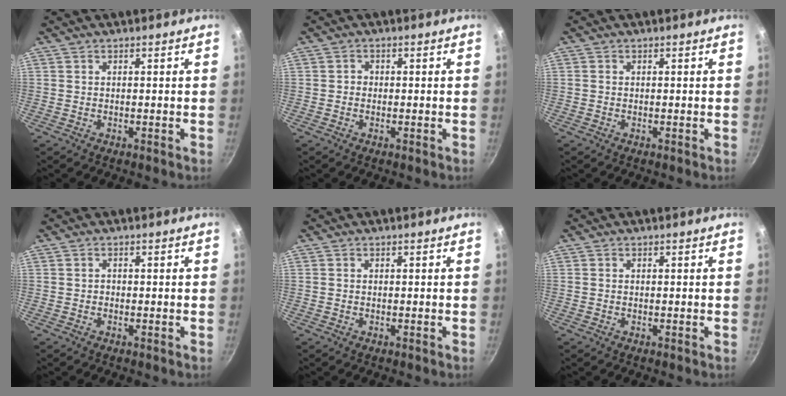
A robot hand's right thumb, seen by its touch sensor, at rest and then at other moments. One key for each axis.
{"total": 1.2, "fx": -0.2, "fy": 1.1, "fz": 0.4, "tx": -0.004, "ty": 0.004, "tz": -0.005}
{"total": 0.0}
{"total": 0.7, "fx": -0.2, "fy": 0.6, "fz": 0.3, "tx": -0.004, "ty": 0.003, "tz": -0.004}
{"total": 0.0}
{"total": 0.0}